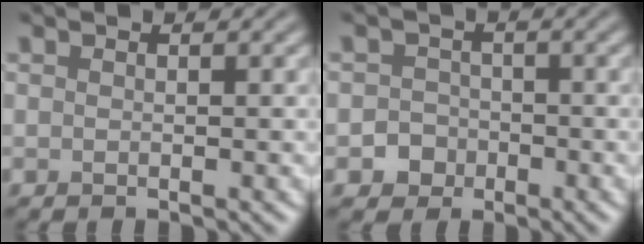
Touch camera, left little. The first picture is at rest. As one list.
[{"total": 2.1, "force": [-0.9, 1.9, 0.4], "torque": [0.011, 0.003, -0.023]}]